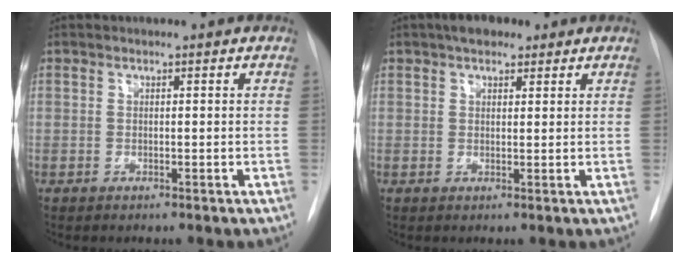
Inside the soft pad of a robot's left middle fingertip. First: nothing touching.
{"total": 4.0, "force": [2.7, 2.0, 2.2], "torque": [-0.037, 0.013, 0.042]}